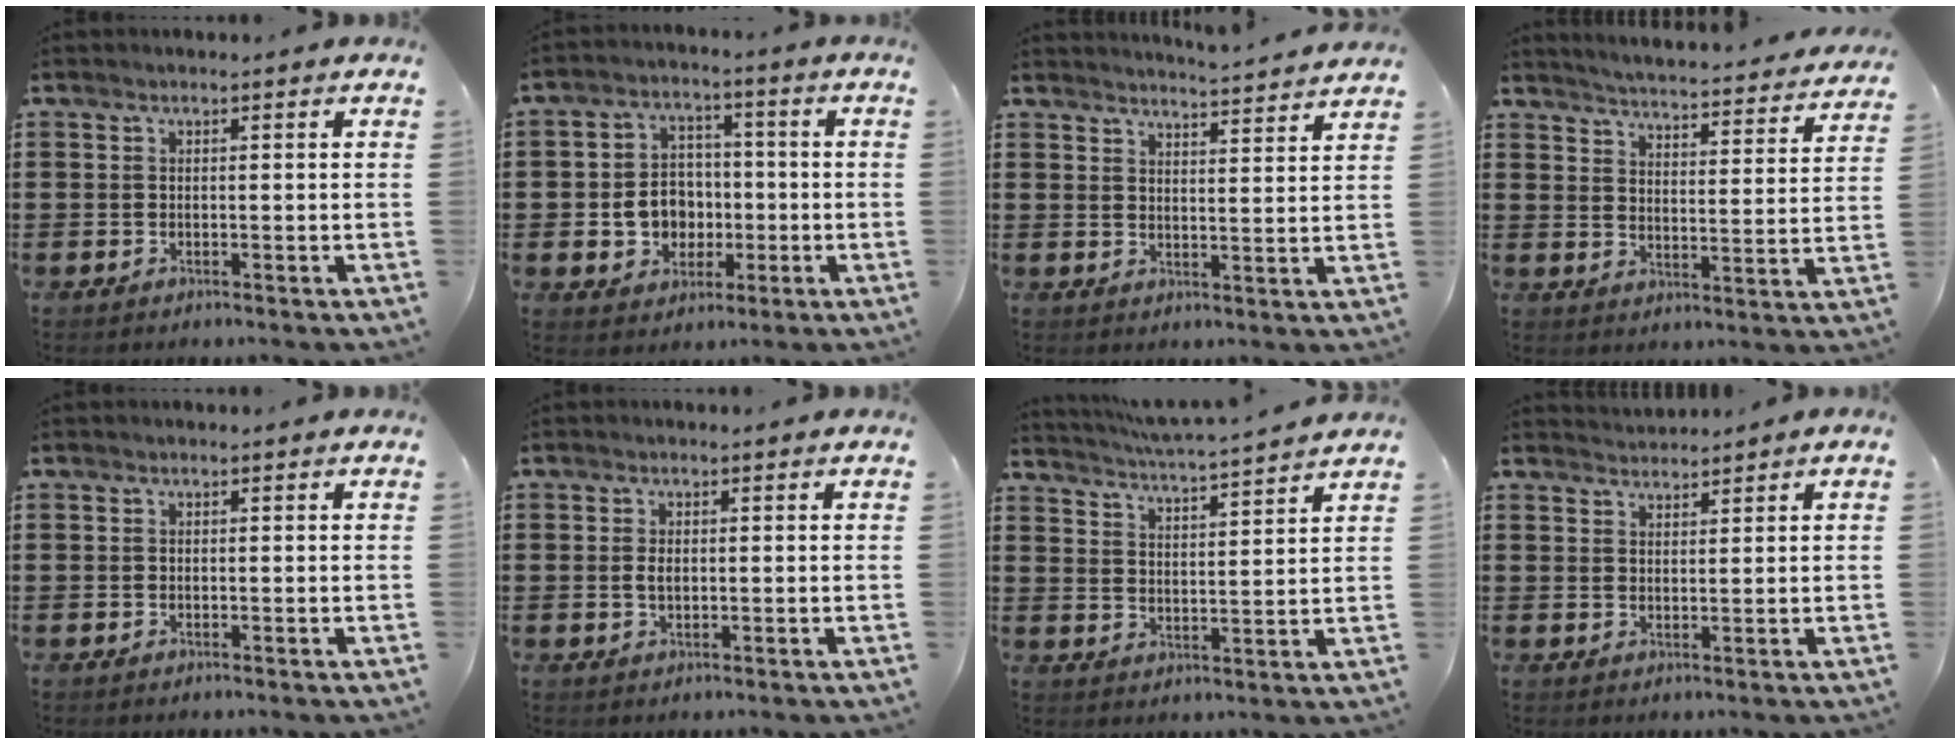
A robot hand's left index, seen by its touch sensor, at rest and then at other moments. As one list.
[{"total": 6.8, "force": [-1.1, 6.1, 2.8], "torque": [-0.052, 0.013, -0.020]}, {"total": 3.8, "force": [3.6, -0.9, 0.2], "torque": [-0.008, -0.030, 0.061]}, {"total": 4.0, "force": [3.9, -0.7, 0.3], "torque": [-0.030, -0.039, 0.061]}, {"total": 0.0}, {"total": 1.5, "force": [0.0, 0.8, 1.3], "torque": [-0.028, 0.003, -0.001]}, {"total": 4.4, "force": [4.2, -0.8, 1.1], "torque": [-0.041, -0.034, 0.068]}, {"total": 1.7, "force": [1.7, -0.1, -0.3], "torque": [0.002, 0.002, 0.033]}]